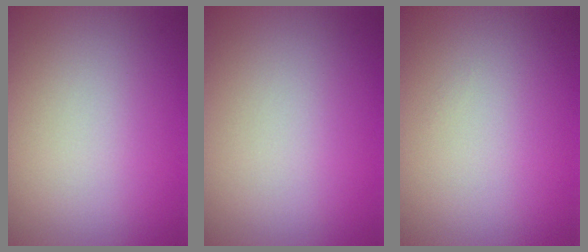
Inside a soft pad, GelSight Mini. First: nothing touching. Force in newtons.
{"total": 0.0}
{"total": 0.0}